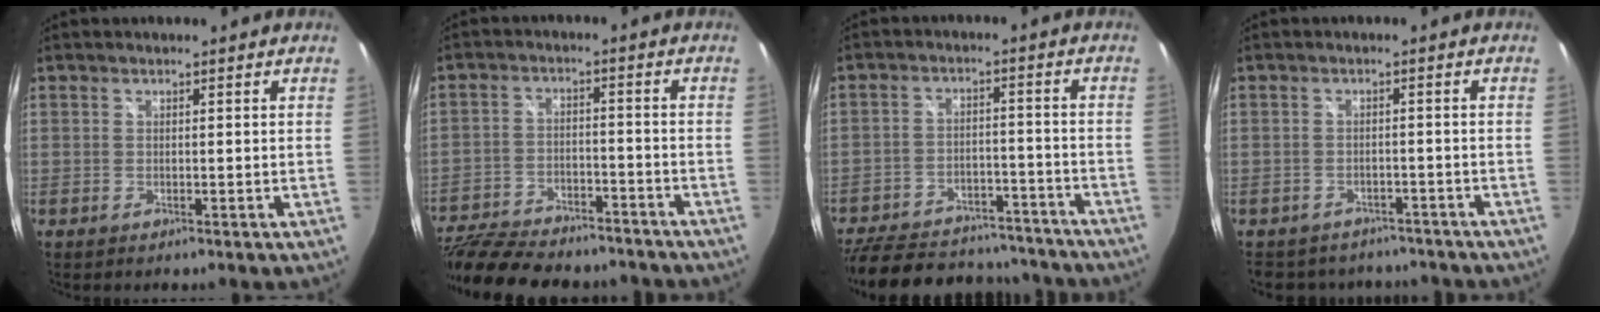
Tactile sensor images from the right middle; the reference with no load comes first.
{"total": 21.4, "force": [-17.7, 7.4, 9.5], "torque": [-0.209, -0.021, -0.266]}
{"total": 25.7, "force": [-21.1, 10.4, 10.2], "torque": [-0.227, 0.015, -0.275]}
{"total": 9.5, "force": [-7.9, 4.6, 2.5], "torque": [-0.055, 0.003, -0.102]}